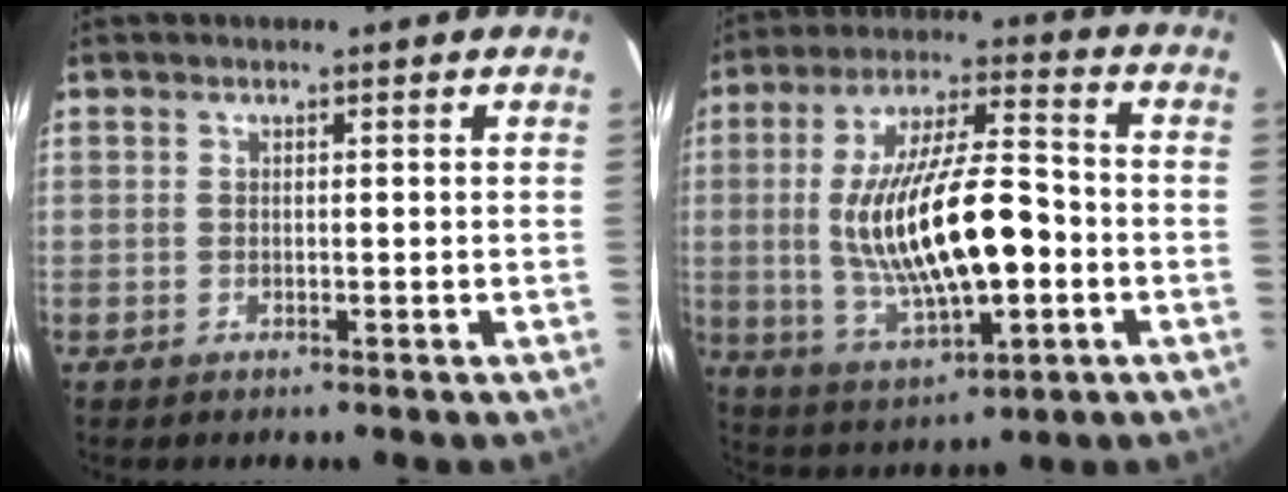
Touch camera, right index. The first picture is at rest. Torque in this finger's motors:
{"motor_torque": [1.39, 0.51, 1.05, 0.21]}